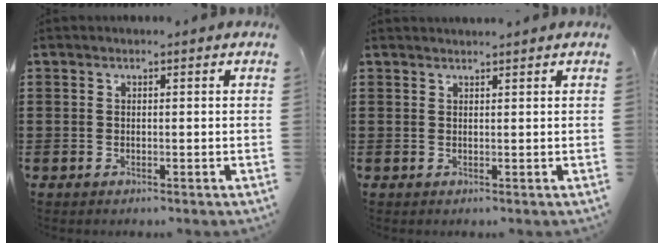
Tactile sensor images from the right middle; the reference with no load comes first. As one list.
[{"total": 1.0, "force": [1.0, -0.1, 0.0], "torque": [-0.003, -0.002, 0.020]}]